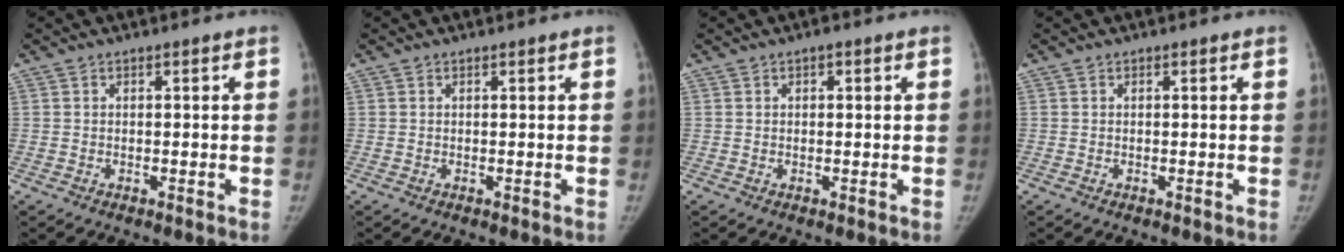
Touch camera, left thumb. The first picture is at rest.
{"total": 0.0}
{"total": 1.4, "force": [0.7, 0.8, 1.0], "torque": [-0.007, 0.000, 0.008]}
{"total": 0.0}